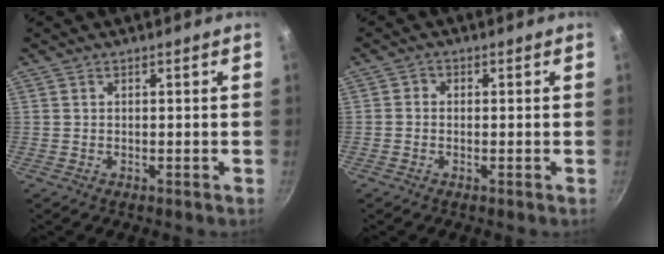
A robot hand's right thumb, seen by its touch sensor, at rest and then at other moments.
{"total": 1.2, "force": [-0.4, 1.0, 0.5], "torque": [-0.008, 0.006, -0.011]}